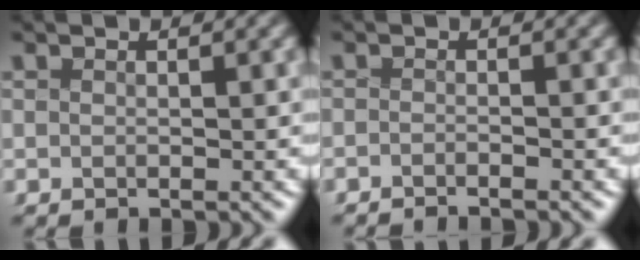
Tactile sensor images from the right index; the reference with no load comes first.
{"total": 1.9, "force": [-1.9, 0.0, -0.2], "torque": [0.004, -0.001, -0.037]}